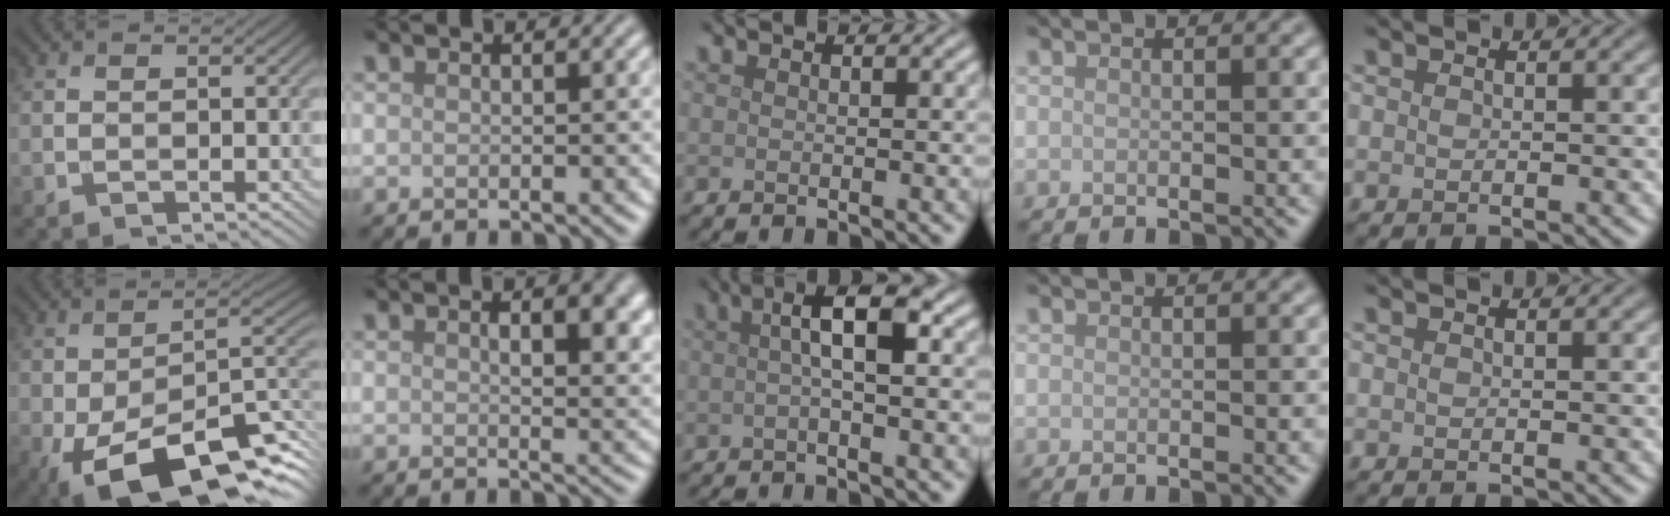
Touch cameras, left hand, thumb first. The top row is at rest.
{"thumb": {"total": 19.0, "force": [-9.5, 8.6, 14.1], "torque": [-0.221, -0.031, -0.149]}, "index": {"total": 5.9, "force": [1.8, 2.7, 4.9], "torque": [-0.055, -0.003, 0.030]}, "middle": {"total": 4.5, "force": [0.5, 1.0, 4.4], "torque": [-0.065, 0.014, 0.001]}}